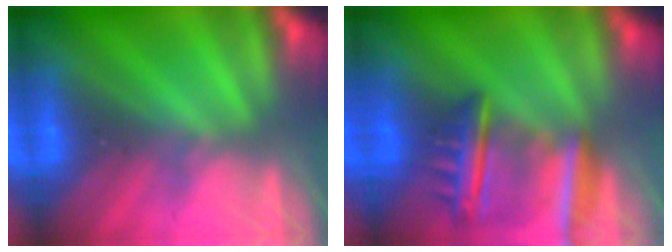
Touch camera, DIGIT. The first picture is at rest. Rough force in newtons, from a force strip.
{"total": 7.6}